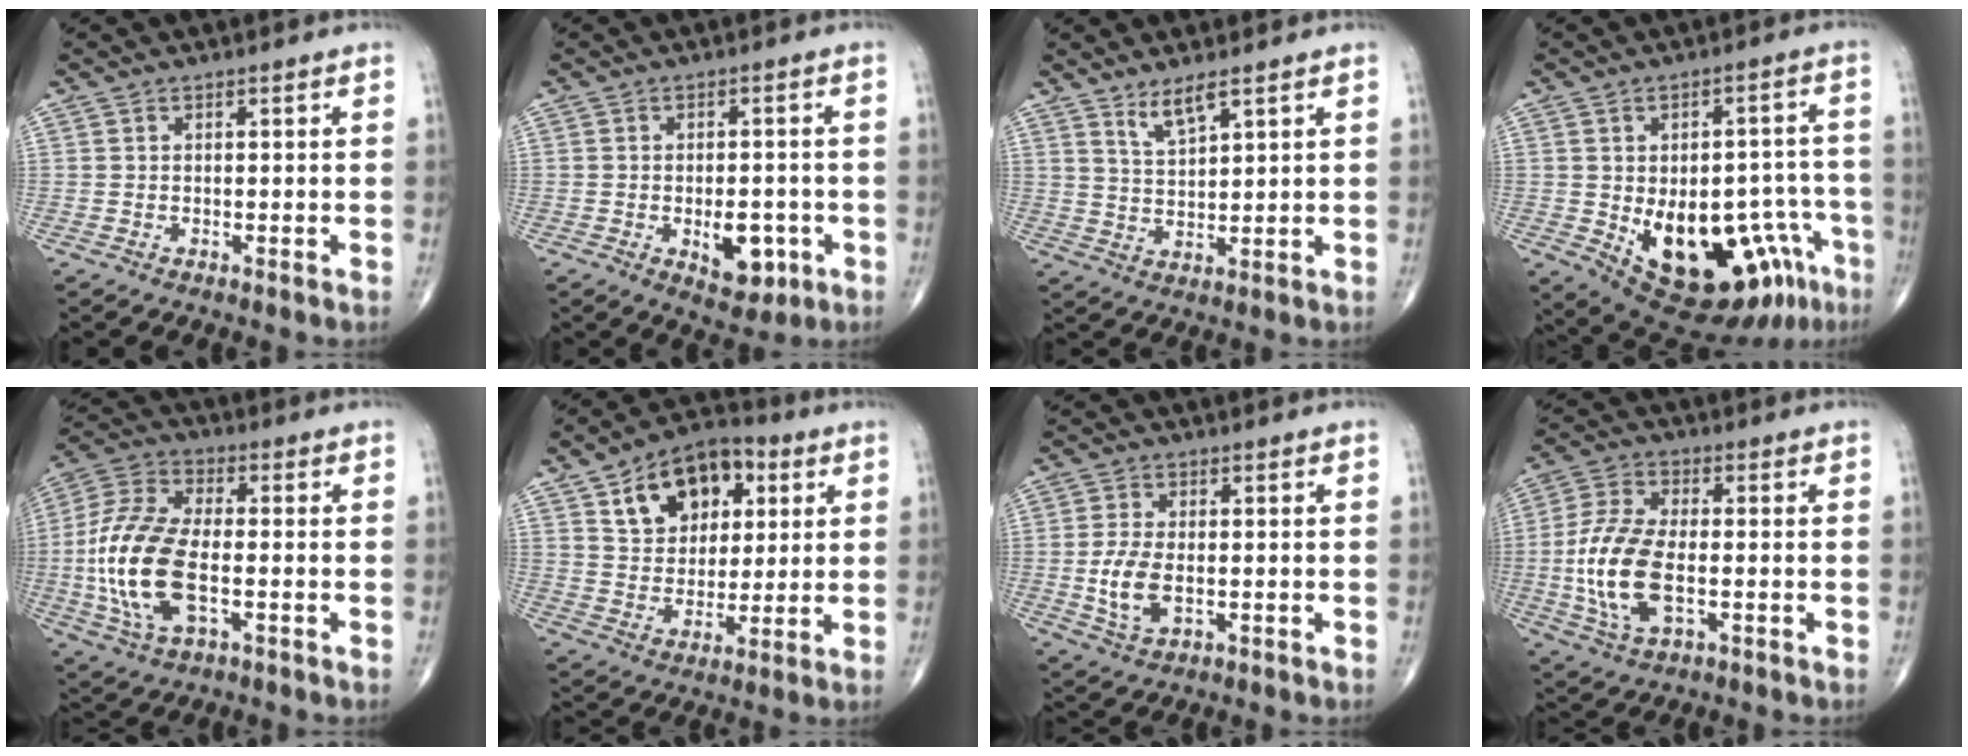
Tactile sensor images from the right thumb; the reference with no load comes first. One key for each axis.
{"total": 7.6, "fx": -2.3, "fy": 4.2, "fz": 5.9, "tx": -0.060, "ty": 0.003, "tz": -0.021}
{"total": 4.7, "fx": 3.4, "fy": 0.9, "fz": 3.2, "tx": -0.063, "ty": -0.028, "tz": 0.070}
{"total": 21.7, "fx": -9.4, "fy": 10.7, "fz": 16.4, "tx": -0.165, "ty": 0.030, "tz": -0.109}
{"total": 17.4, "fx": -2.9, "fy": 8.5, "fz": 14.9, "tx": -0.322, "ty": 0.015, "tz": -0.053}
{"total": 15.4, "fx": 6.1, "fy": 10.4, "fz": 9.6, "tx": -0.108, "ty": -0.005, "tz": 0.100}
{"total": 7.0, "fx": -1.0, "fy": 3.7, "fz": 5.8, "tx": -0.123, "ty": -0.006, "tz": -0.015}
{"total": 13.7, "fx": -2.2, "fy": 6.7, "fz": 11.8, "tx": -0.253, "ty": 0.007, "tz": -0.040}